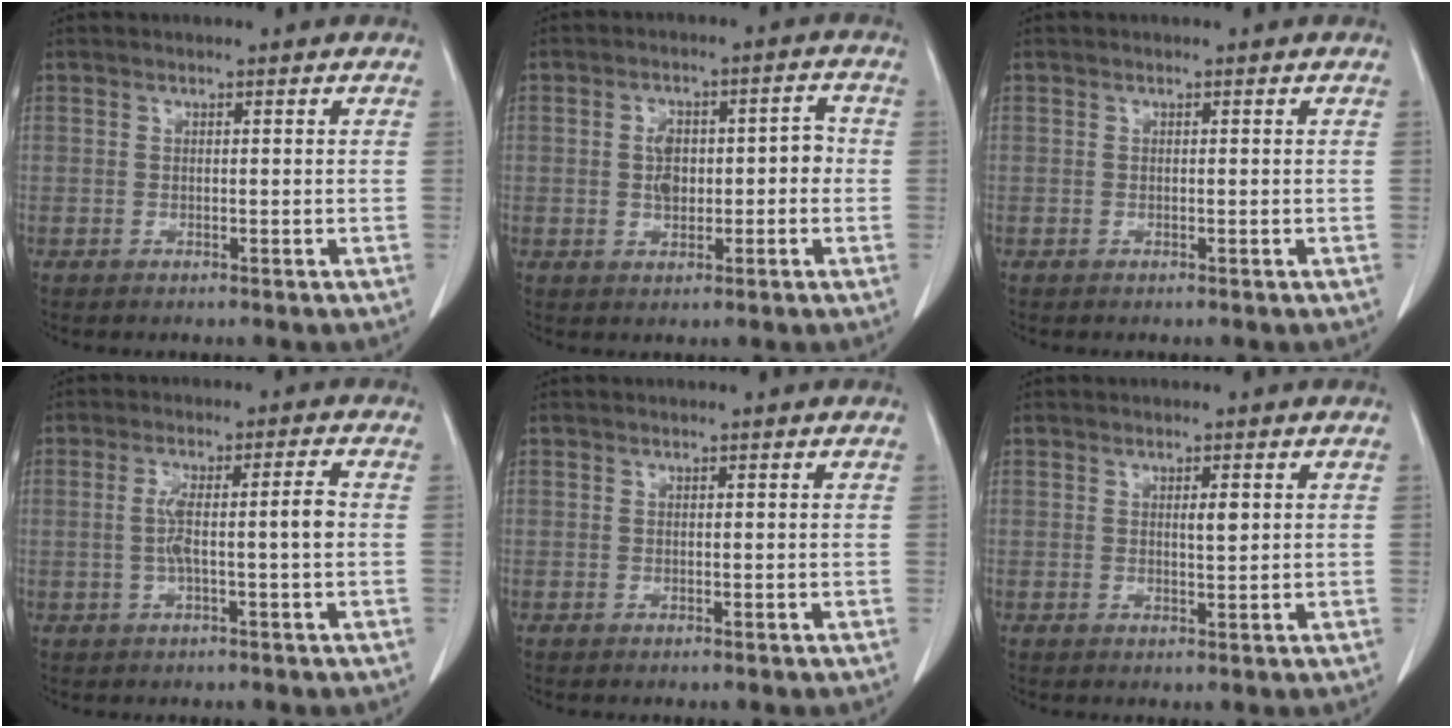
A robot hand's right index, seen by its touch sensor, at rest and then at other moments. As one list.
[{"total": 6.3, "force": [-0.4, 3.5, 5.2], "torque": [-0.082, 0.028, -0.002]}, {"total": 0.0}, {"total": 5.7, "force": [-0.5, 0.1, 5.7], "torque": [-0.107, 0.014, -0.006]}, {"total": 0.0}, {"total": 1.7, "force": [0.5, 0.4, 1.6], "torque": [-0.028, -0.002, 0.008]}]